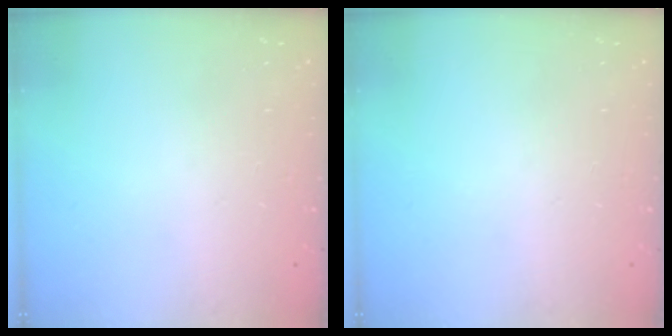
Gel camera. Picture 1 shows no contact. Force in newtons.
{"total": 0.0}